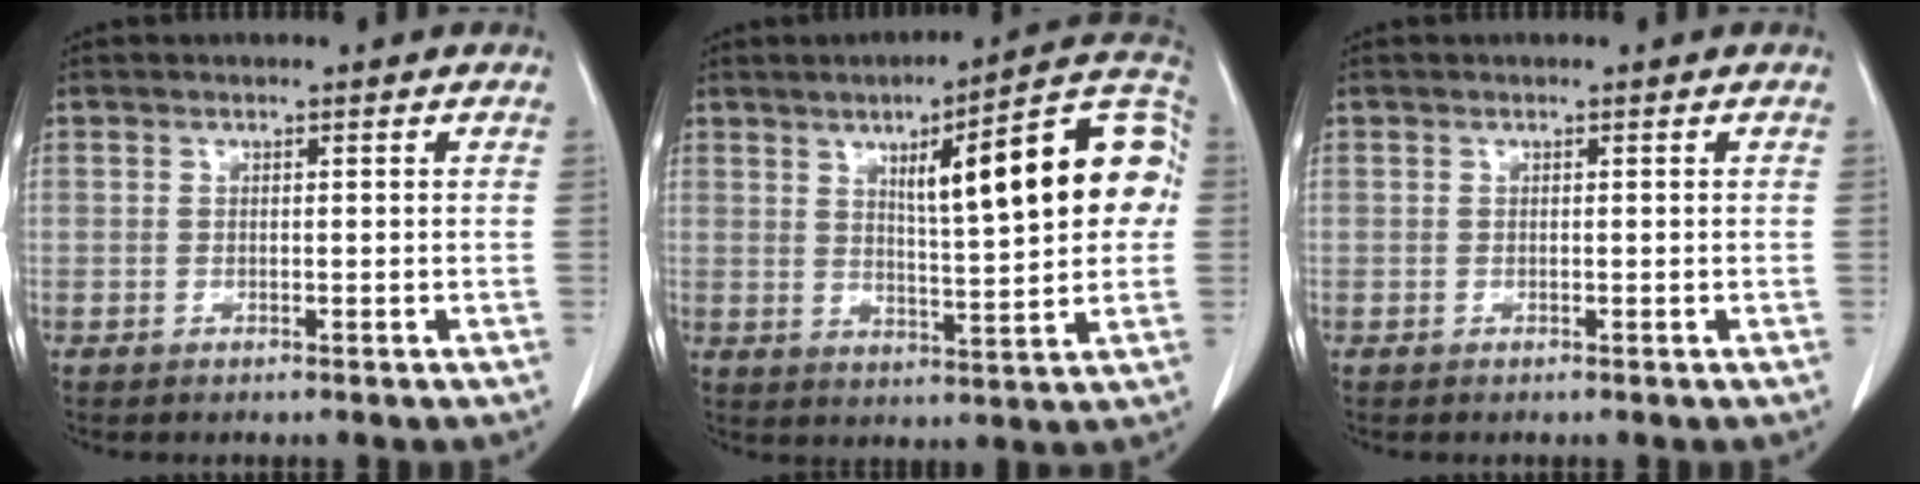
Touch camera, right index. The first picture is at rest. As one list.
[{"total": 17.3, "force": [3.7, 3.0, 16.6], "torque": [-0.220, 0.033, 0.050]}, {"total": 0.0}]